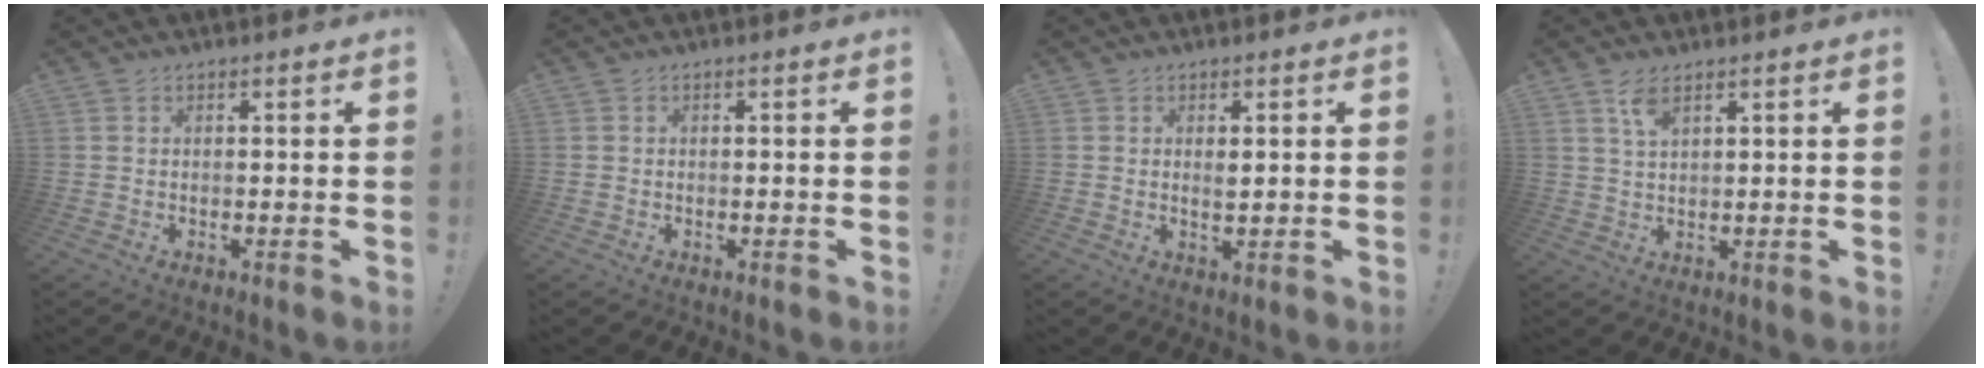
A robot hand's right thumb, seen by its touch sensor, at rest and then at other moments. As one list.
[{"total": 0.0}, {"total": 1.7, "force": [0.7, 0.6, 1.5], "torque": [-0.006, -0.010, 0.007]}, {"total": 4.3, "force": [2.6, 1.7, 3.0], "torque": [-0.052, -0.010, 0.043]}]